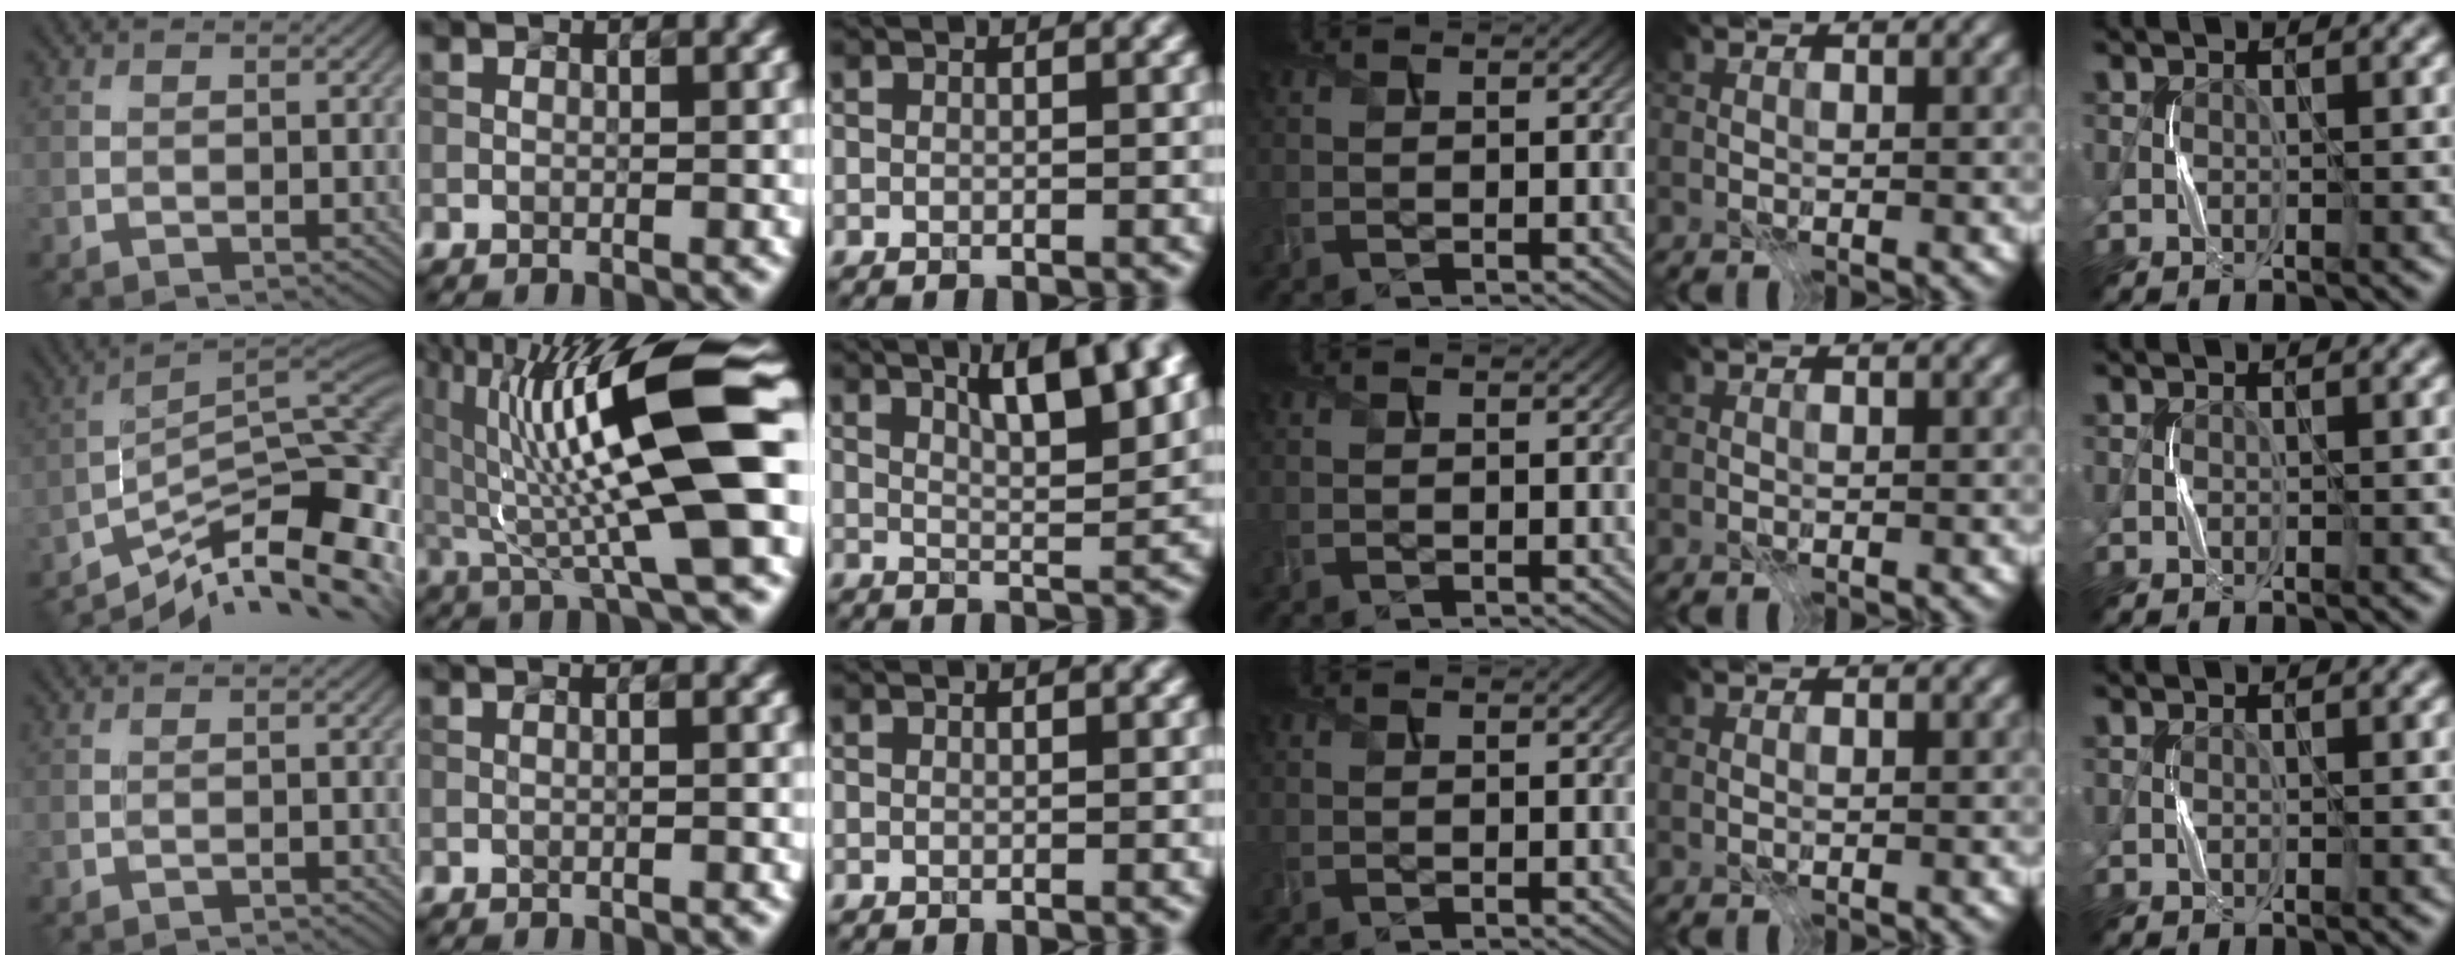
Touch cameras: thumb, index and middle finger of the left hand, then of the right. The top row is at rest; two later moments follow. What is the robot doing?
{"motion": "press", "object": "syringe"}